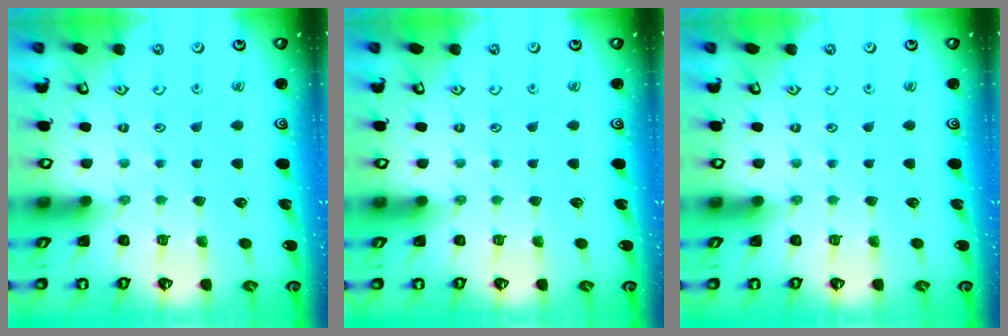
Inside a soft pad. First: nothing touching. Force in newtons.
{"total": 0.0}
{"total": 0.0}